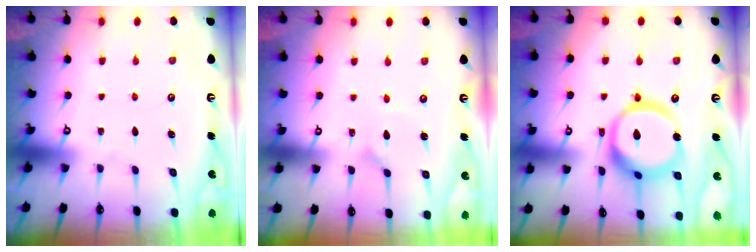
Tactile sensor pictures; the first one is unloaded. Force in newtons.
{"total": 2.2, "press": 2.2, "slide": 0.2}
{"total": 17.8, "press": 17.7, "slide": 1.9}